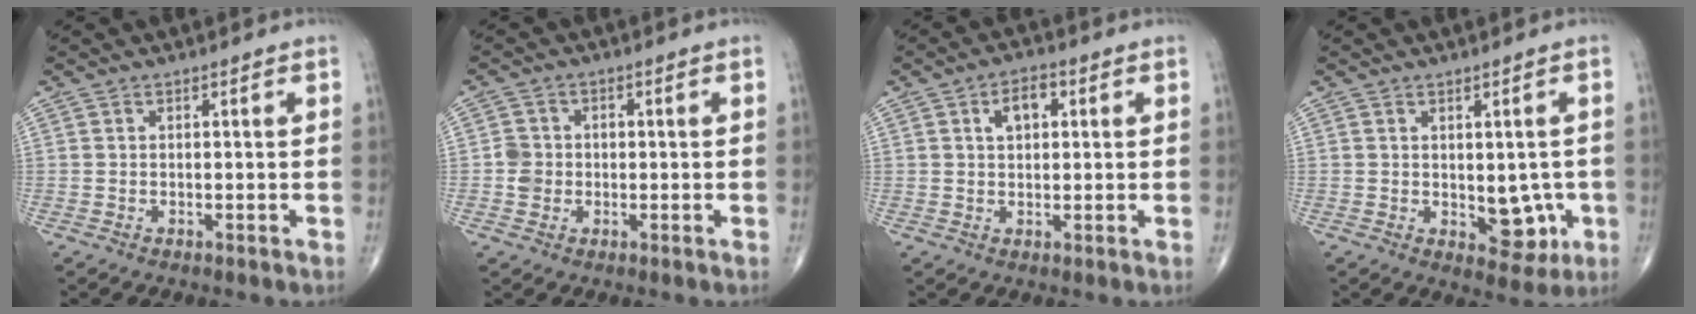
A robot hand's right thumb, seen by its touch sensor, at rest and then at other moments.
{"total": 3.7, "force": [-0.5, 3.4, 1.3], "torque": [-0.007, 0.009, -0.010]}
{"total": 5.1, "force": [1.5, 3.0, 3.8], "torque": [-0.052, 0.007, 0.020]}
{"total": 6.9, "force": [-1.1, 4.2, 5.4], "torque": [-0.032, -0.006, -0.004]}